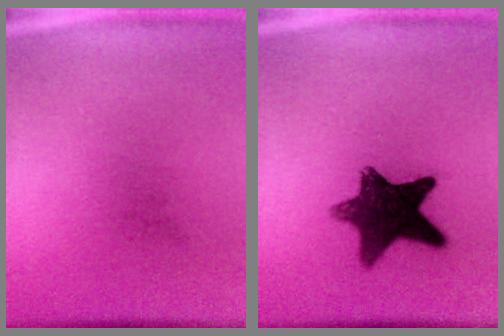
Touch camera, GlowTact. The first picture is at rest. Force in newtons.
{"total": 11.7}